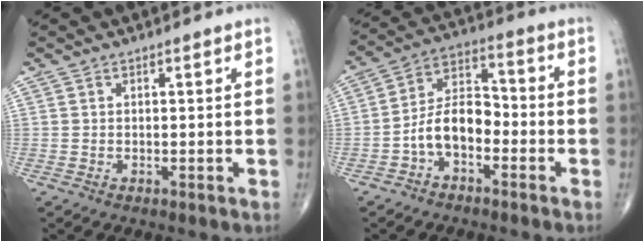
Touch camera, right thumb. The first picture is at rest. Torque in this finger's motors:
{"motor_torque": [0.10, 0.08, 1.03, -0.49, 0.08]}